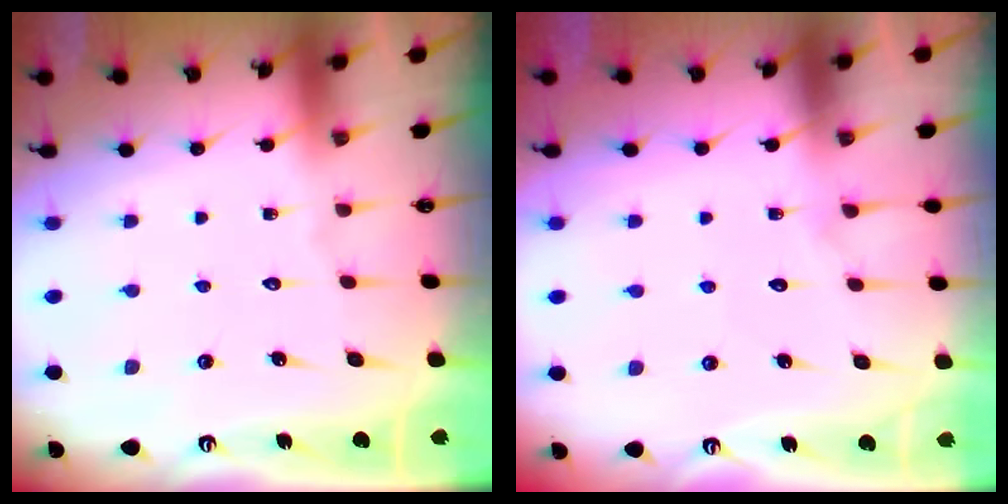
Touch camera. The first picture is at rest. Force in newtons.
{"total": 5.2, "press": 5.1, "slide": 0.5}